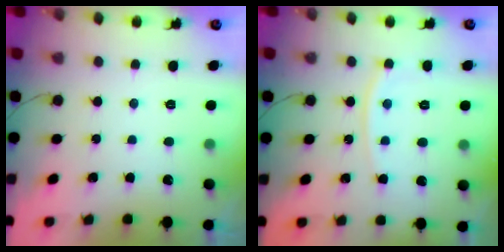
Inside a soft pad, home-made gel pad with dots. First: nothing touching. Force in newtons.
{"total": 7.3, "press": 7.2, "slide": 0.9}